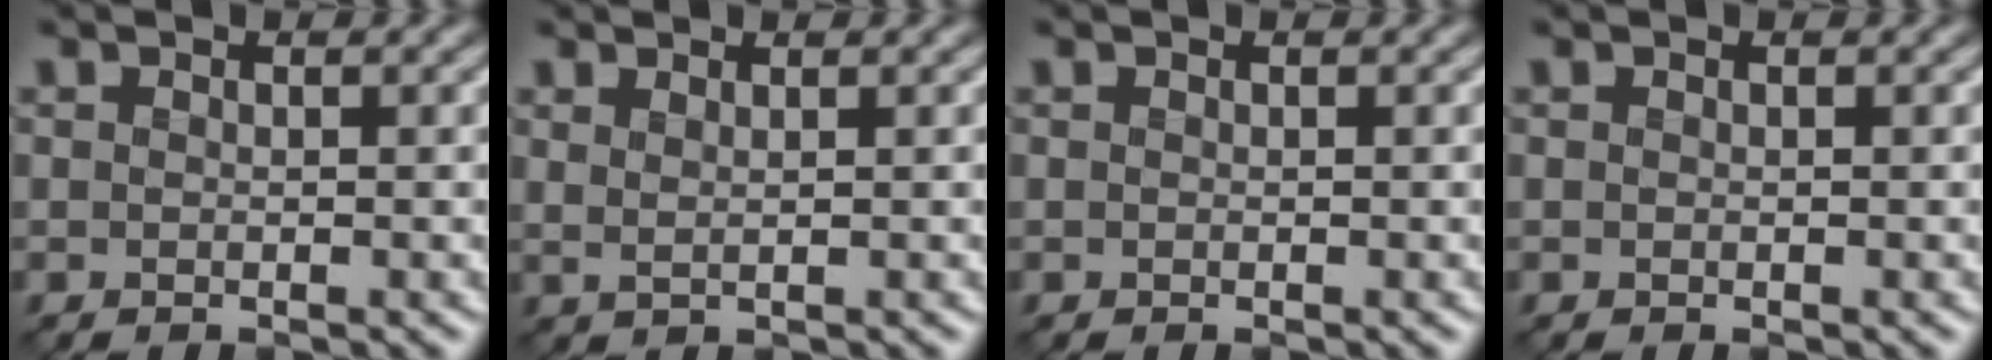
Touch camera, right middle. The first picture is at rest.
{"total": 0.9, "force": [0.8, 0.1, 0.4], "torque": [-0.007, -0.004, 0.011]}
{"total": 0.0}
{"total": 0.0}